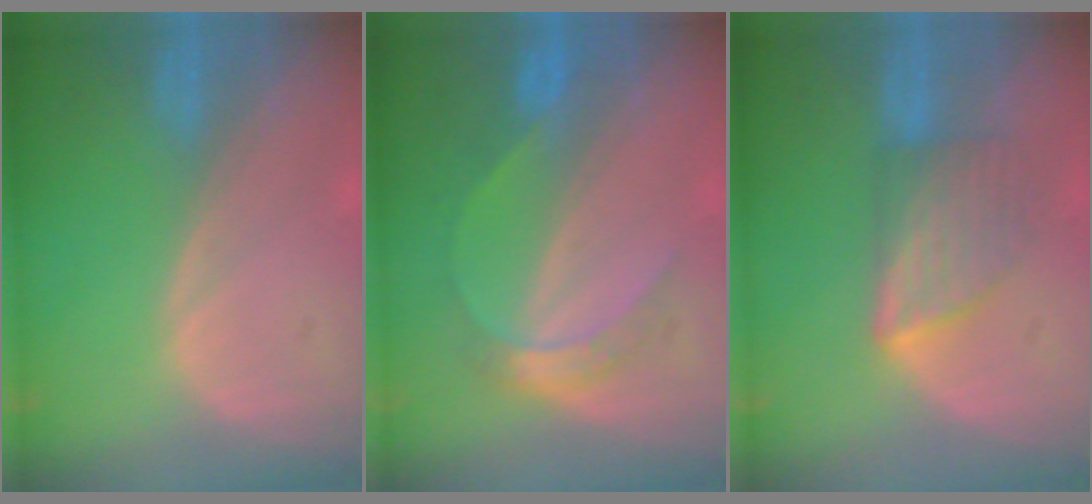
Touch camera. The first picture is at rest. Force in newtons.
{"total": 4.8, "press": 4.6, "slide": 1.1}
{"total": 5.9, "press": 5.7, "slide": 1.5}